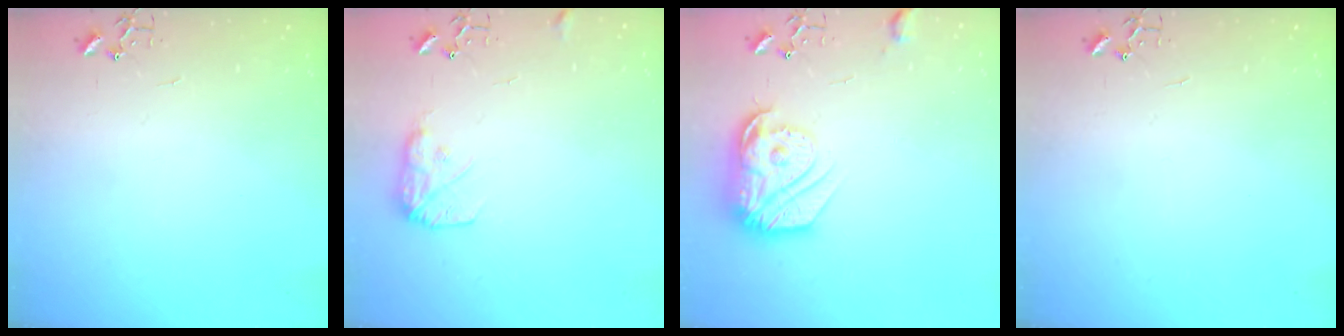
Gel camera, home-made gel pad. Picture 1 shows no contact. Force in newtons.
{"total": 9.2, "press": 9.2, "slide": 0.3}
{"total": 17.9, "press": 17.9, "slide": 1.2}
{"total": 0.0}